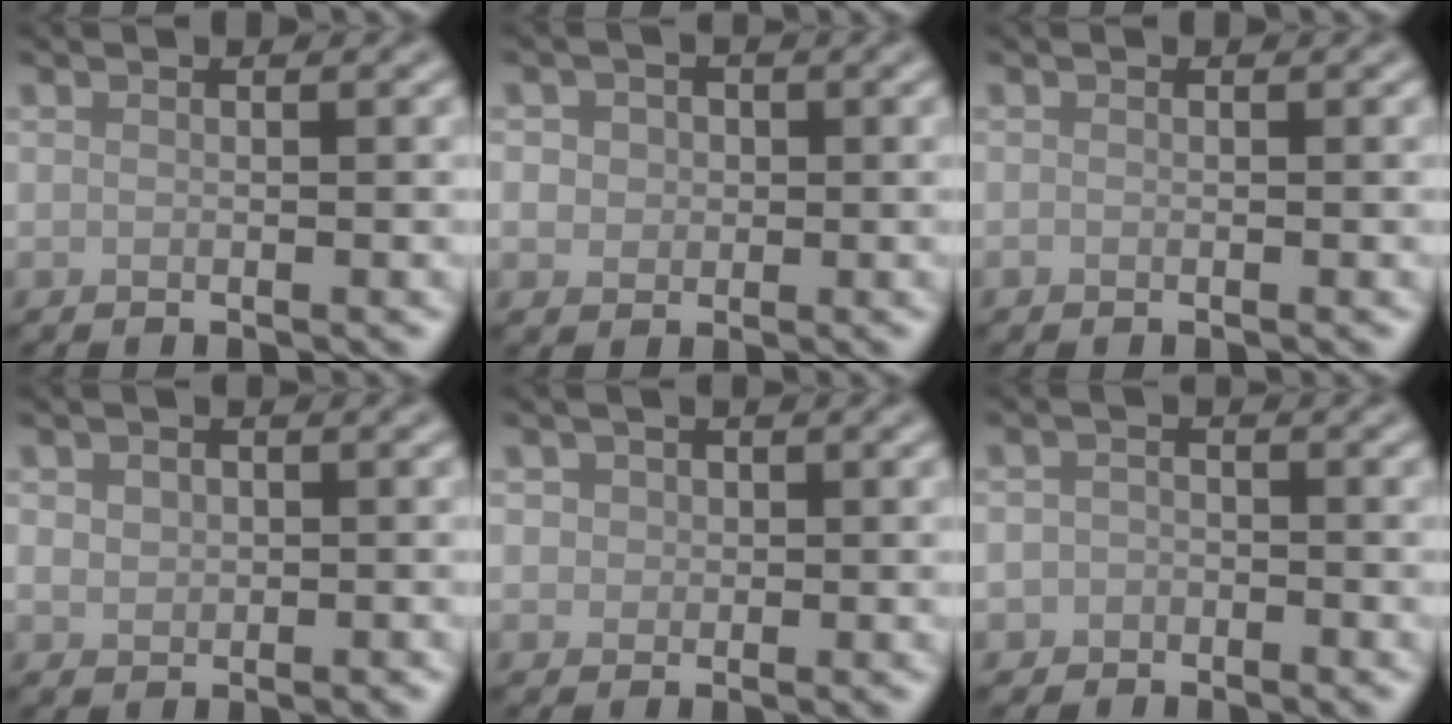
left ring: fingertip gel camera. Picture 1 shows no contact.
{"total": 3.2, "force": [0.6, 2.8, 1.4], "torque": [-0.014, 0.012, -0.005]}
{"total": 0.0}
{"total": 1.7, "force": [0.1, 1.4, 1.0], "torque": [-0.018, -0.001, -0.002]}
{"total": 1.8, "force": [0.6, 1.5, 0.6], "torque": [-0.005, 0.005, 0.006]}
{"total": 1.6, "force": [-1.0, 1.2, 0.1], "torque": [0.008, 0.002, -0.023]}